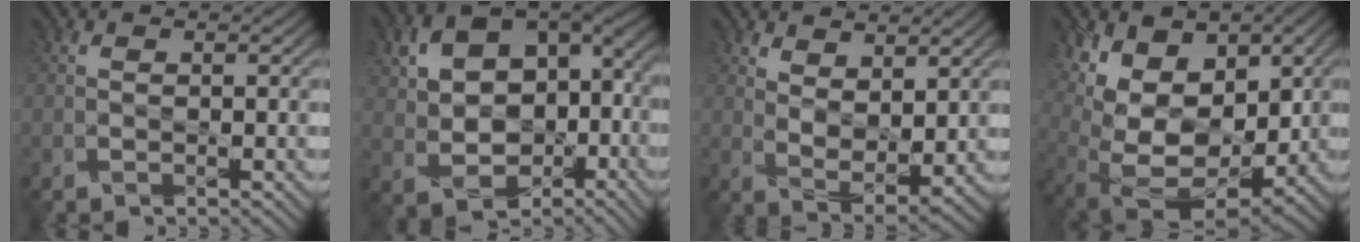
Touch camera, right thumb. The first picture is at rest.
{"total": 10.5, "force": [0.5, 7.6, 7.2], "torque": [-0.136, 0.002, 0.007]}
{"total": 5.2, "force": [3.8, 2.0, 2.9], "torque": [-0.064, -0.011, 0.075]}
{"total": 11.8, "force": [3.2, 8.0, 8.1], "torque": [-0.162, 0.021, 0.061]}